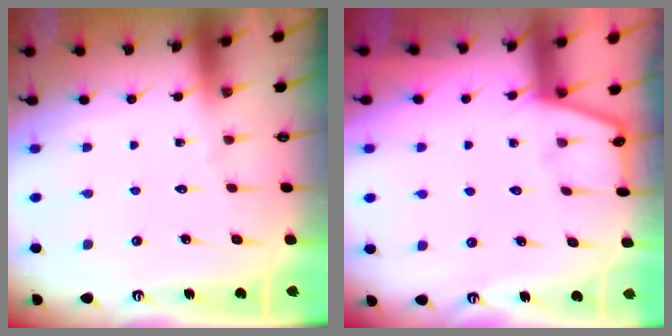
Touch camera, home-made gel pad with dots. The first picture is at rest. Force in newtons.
{"total": 2.4, "press": 2.3, "slide": 0.5}